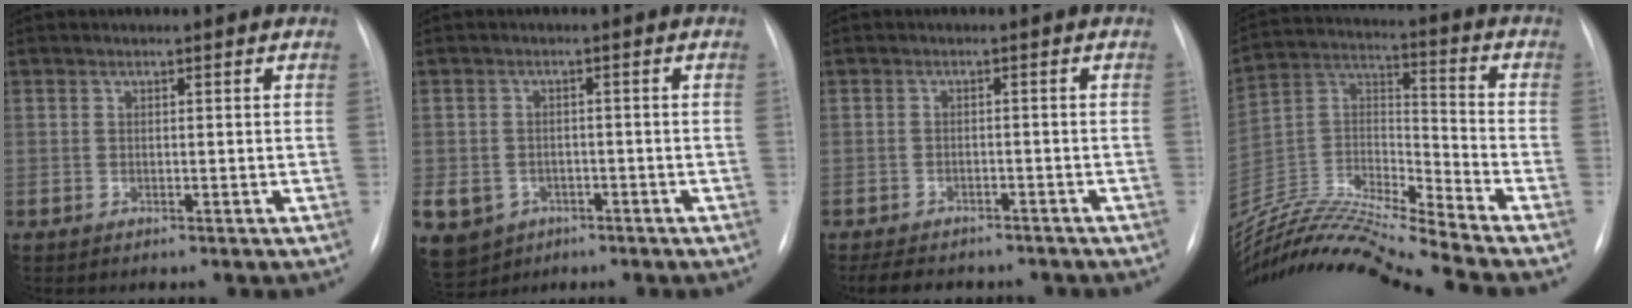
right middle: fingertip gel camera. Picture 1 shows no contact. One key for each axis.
{"total": 11.0, "fx": -5.1, "fy": 9.1, "fz": 3.6, "tx": -0.106, "ty": 0.006, "tz": -0.067}
{"total": 9.4, "fx": -7.9, "fy": 3.8, "fz": 3.4, "tx": -0.061, "ty": 0.004, "tz": -0.100}
{"total": 20.9, "fx": -19.3, "fy": -2.0, "fz": 7.8, "tx": -0.165, "ty": 0.002, "tz": -0.354}